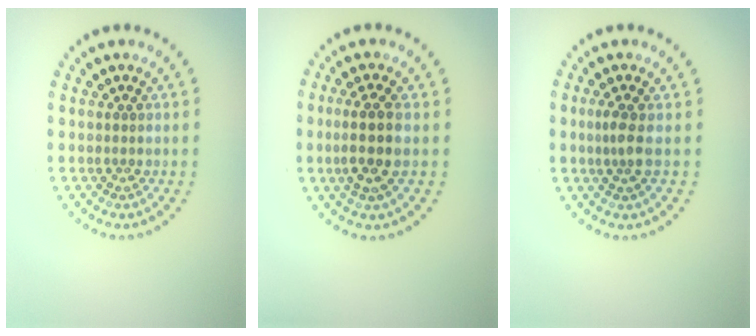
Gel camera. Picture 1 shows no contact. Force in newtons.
{"total": 3.3, "press": 2.9, "slide": 1.6}
{"total": 1.7, "press": 1.4, "slide": 1.1}